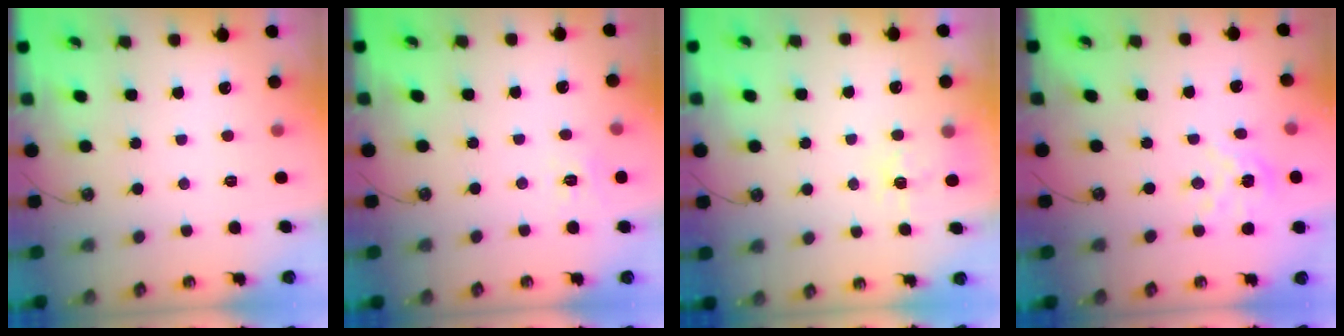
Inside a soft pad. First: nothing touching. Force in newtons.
{"total": 6.0, "press": 5.9, "slide": 0.5}
{"total": 5.3, "press": 5.2, "slide": 0.5}
{"total": 6.8, "press": 6.8, "slide": 0.6}